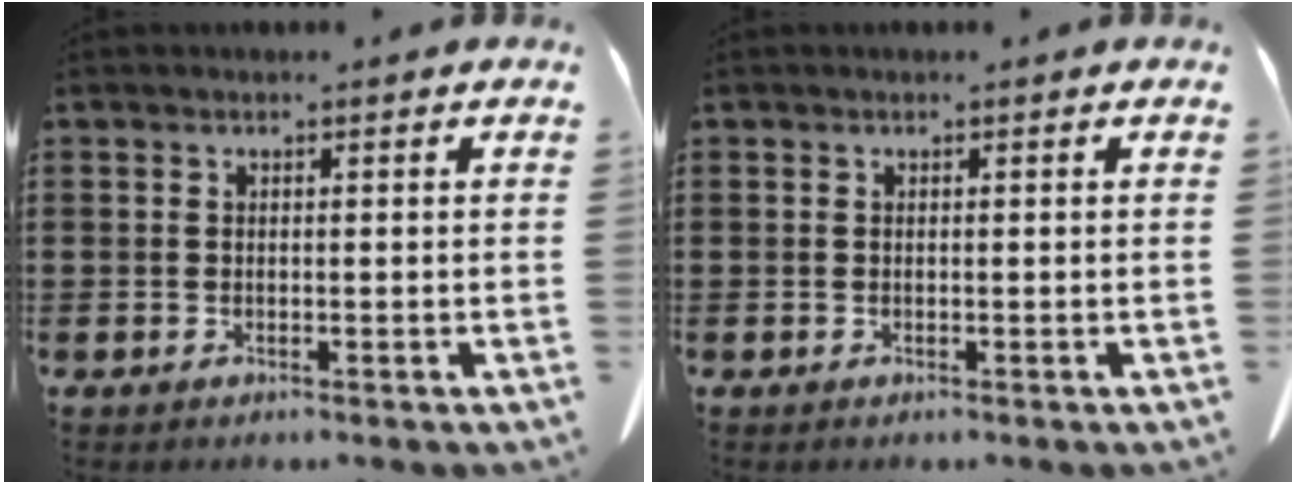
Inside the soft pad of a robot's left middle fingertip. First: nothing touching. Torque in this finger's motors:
{"motor_torque": [0.00, 0.00, 0.00, 0.01]}